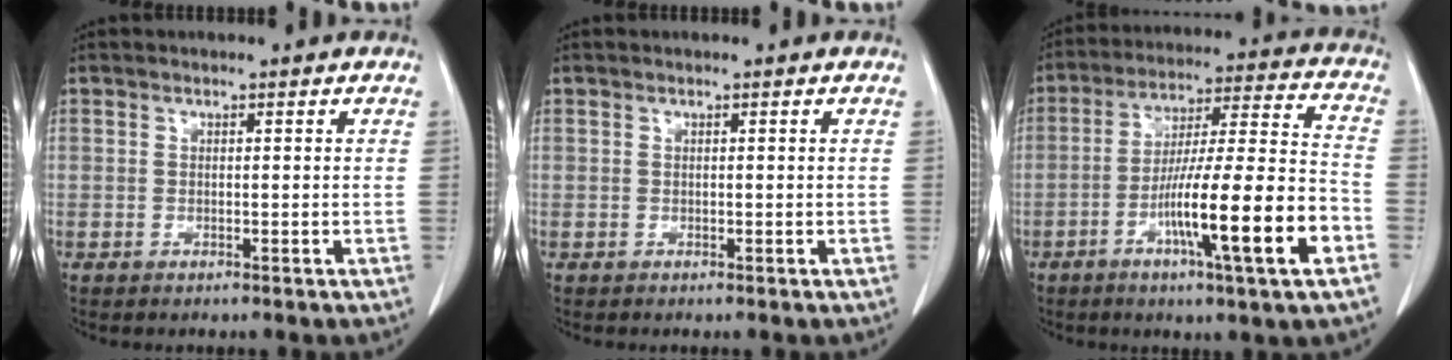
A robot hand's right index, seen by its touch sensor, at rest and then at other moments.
{"total": 0.0}
{"total": 17.8, "force": [-7.0, 0.2, 16.4], "torque": [-0.272, -0.006, -0.111]}